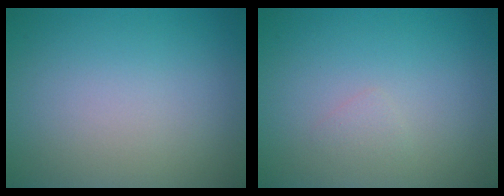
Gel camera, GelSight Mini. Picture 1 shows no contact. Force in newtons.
{"total": 0.7, "press": 0.7, "slide": 0.1}